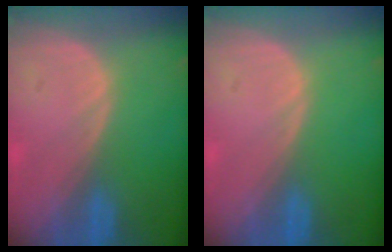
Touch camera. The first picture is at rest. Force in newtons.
{"total": 0.0}